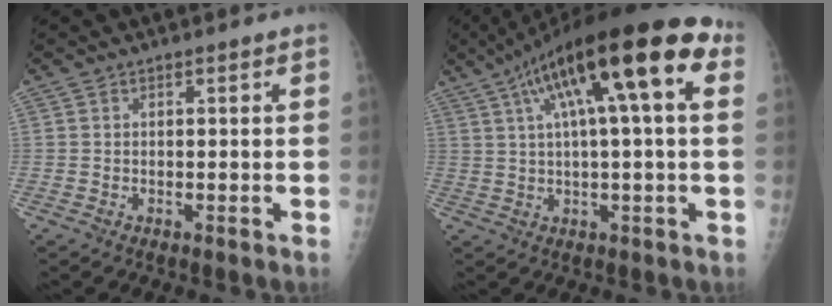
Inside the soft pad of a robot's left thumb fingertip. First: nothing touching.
{"total": 21.2, "force": [7.0, 5.4, 19.3], "torque": [-0.313, 0.041, 0.105]}